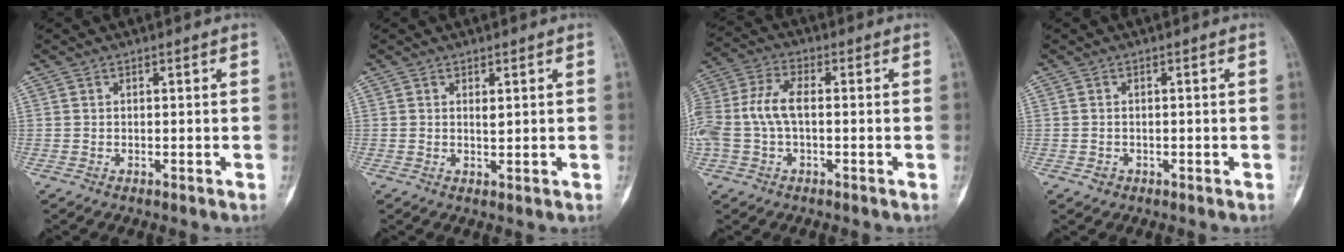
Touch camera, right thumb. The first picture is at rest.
{"total": 1.2, "force": [0.6, 0.4, 0.9], "torque": [-0.011, -0.005, 0.011]}
{"total": 10.5, "force": [-0.5, 5.9, 8.7], "torque": [-0.209, 0.028, -0.012]}
{"total": 1.0, "force": [-0.4, 0.9, 0.2], "torque": [0.005, 0.004, -0.006]}